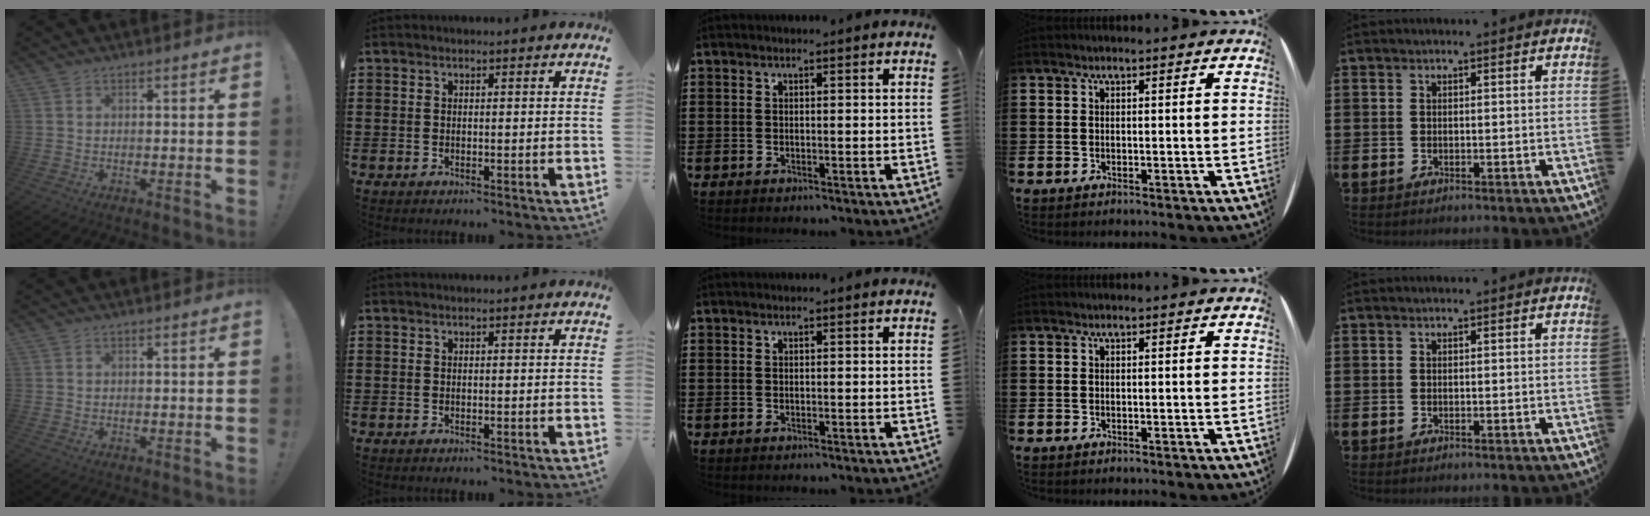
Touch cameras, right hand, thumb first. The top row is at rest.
{}